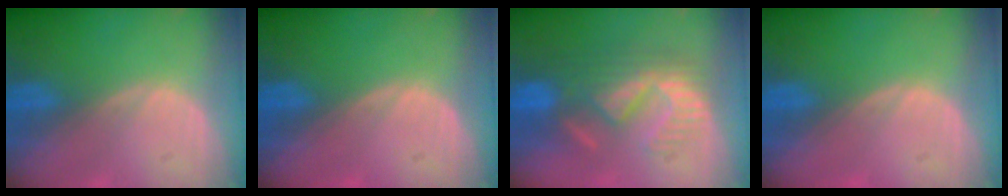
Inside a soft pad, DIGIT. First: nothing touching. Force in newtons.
{"total": 0.0}
{"total": 9.1, "press": 8.9, "slide": 1.9}
{"total": 0.0}